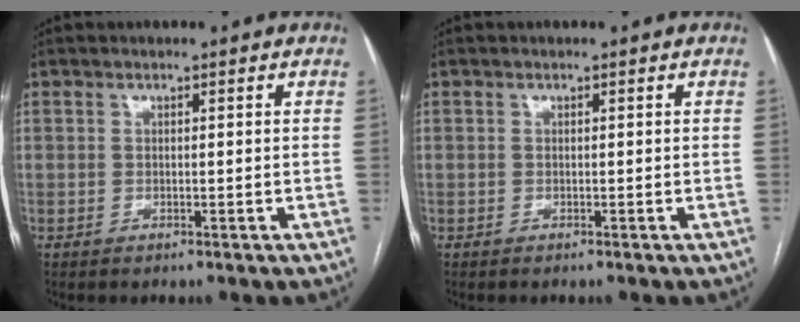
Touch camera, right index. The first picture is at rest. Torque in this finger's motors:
{"motor_torque": [-0.01, 0.08, -0.35, -0.05]}